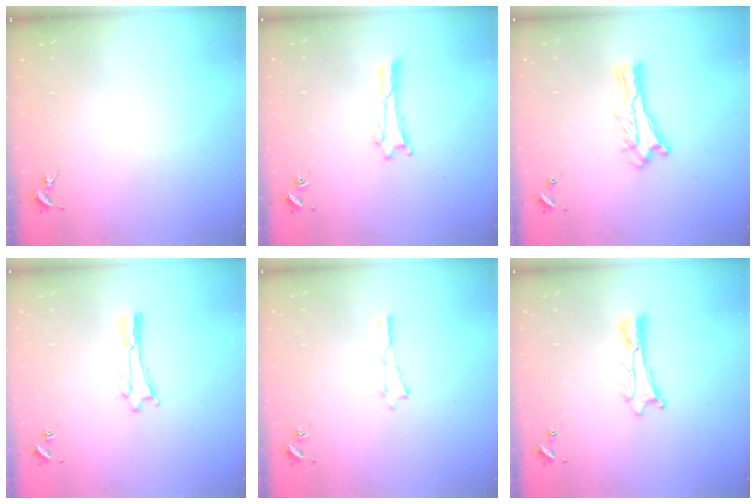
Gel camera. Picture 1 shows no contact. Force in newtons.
{"total": 0.0}
{"total": 1.2, "press": 1.2, "slide": 0.2}
{"total": 1.6, "press": 1.6, "slide": 0.2}
{"total": 0.0}
{"total": 1.3, "press": 1.2, "slide": 0.1}